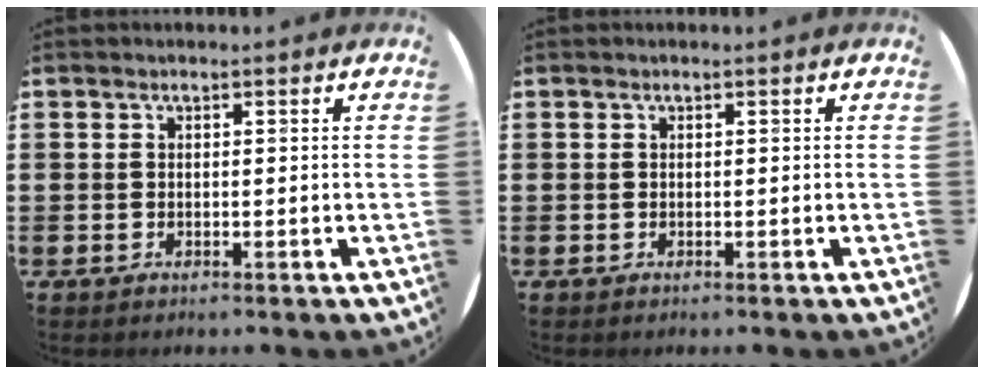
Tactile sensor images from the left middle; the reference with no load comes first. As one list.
[{"total": 0.0}]